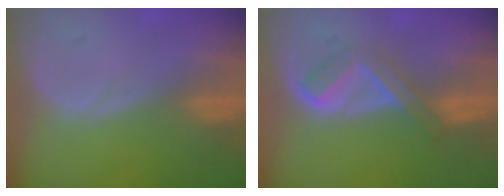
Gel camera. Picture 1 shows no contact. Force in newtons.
{"total": 5.3, "press": 4.6, "slide": 2.7}